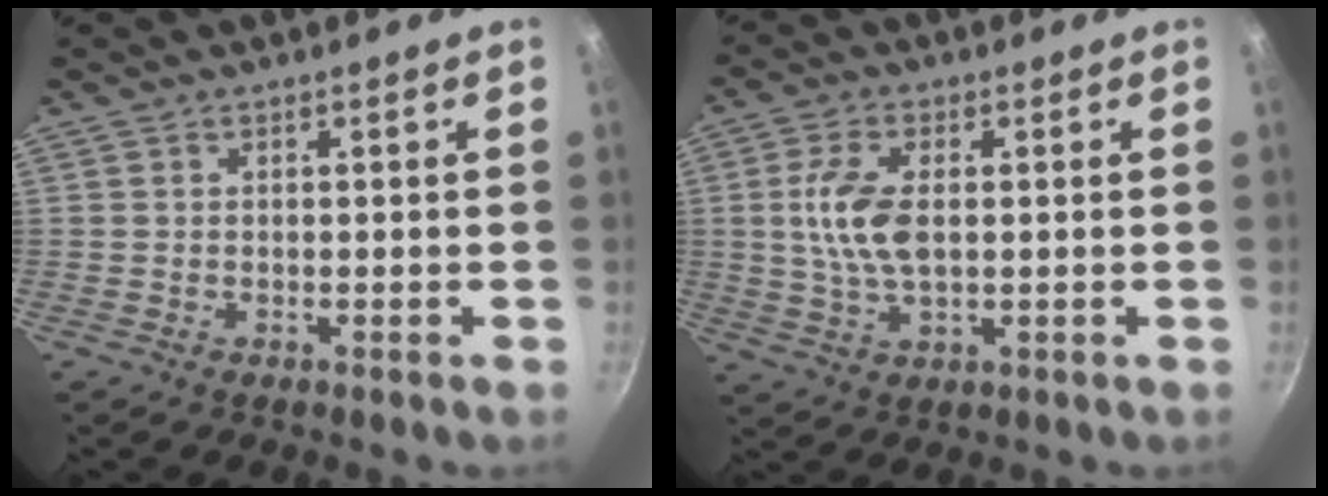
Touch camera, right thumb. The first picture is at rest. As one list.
[{"total": 9.3, "force": [0.9, 4.7, 7.9], "torque": [-0.168, -0.001, 0.019]}]